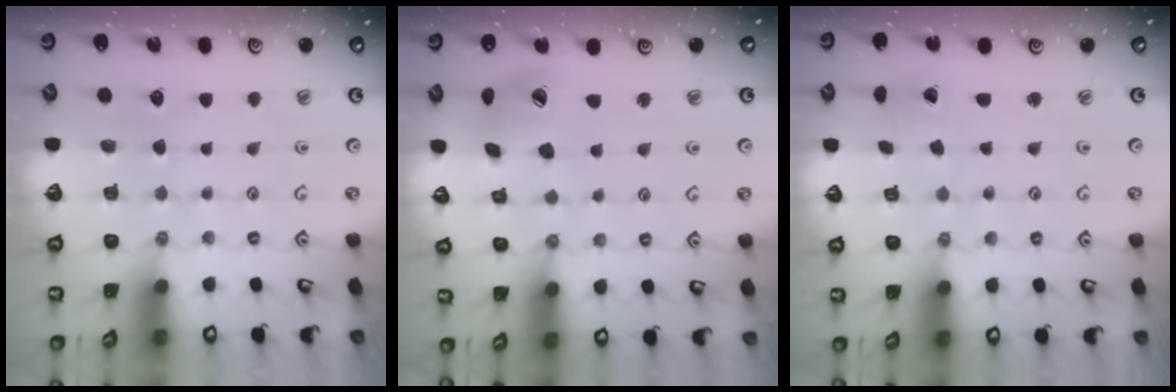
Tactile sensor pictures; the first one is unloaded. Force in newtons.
{"total": 12.2, "press": 12.1, "slide": 1.4}
{"total": 1.7, "press": 1.7, "slide": 0.3}